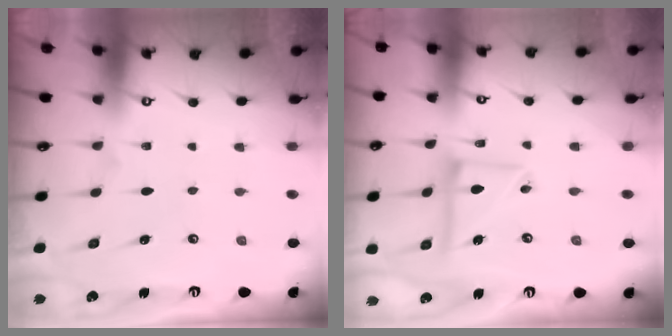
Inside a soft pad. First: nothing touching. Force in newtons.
{"total": 10.6, "press": 10.6, "slide": 0.9}